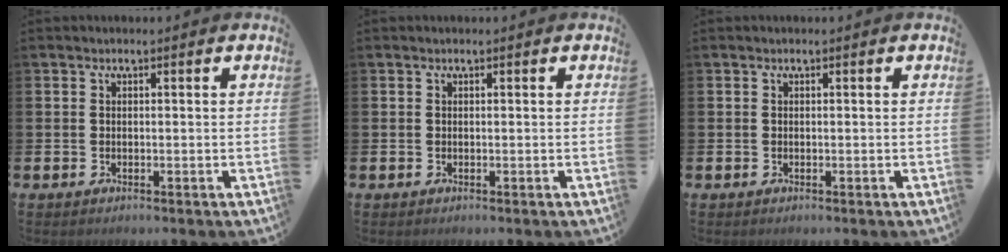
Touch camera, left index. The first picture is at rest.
{"total": 0.0}
{"total": 0.0}